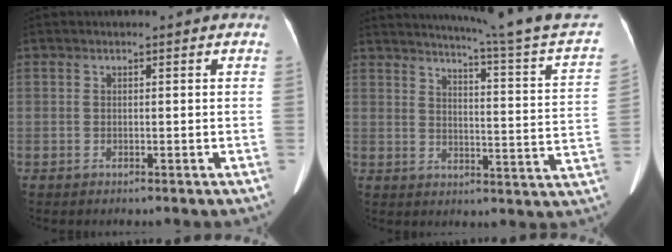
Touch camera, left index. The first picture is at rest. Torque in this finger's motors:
{"motor_torque": [-0.60, -1.54, 0.11, 0.07]}